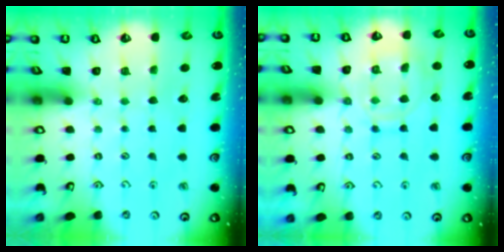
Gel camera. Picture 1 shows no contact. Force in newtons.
{"total": 12.1, "press": 12.0, "slide": 0.9}